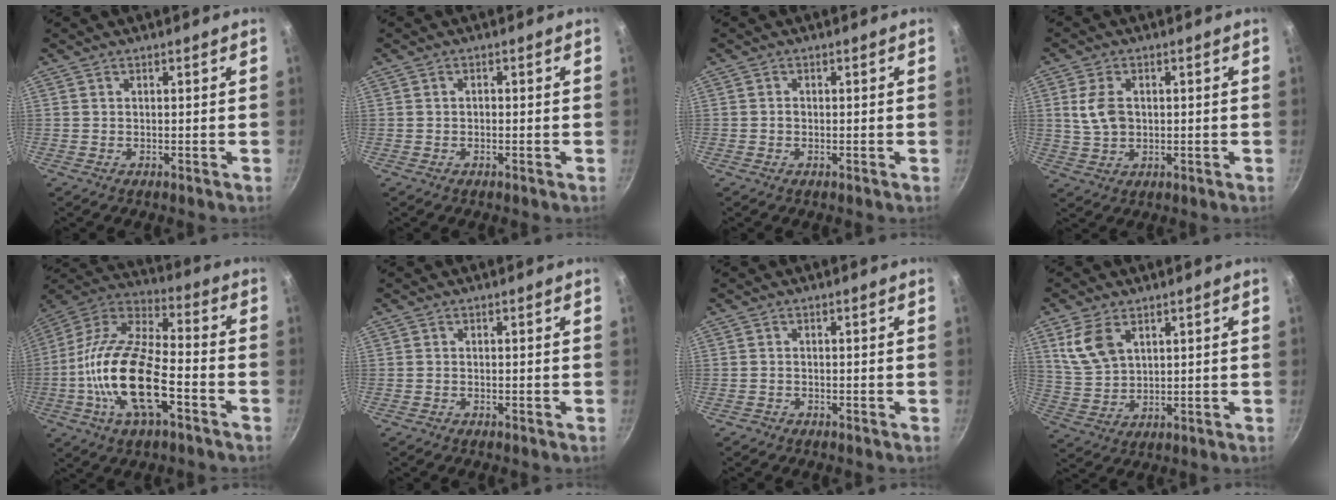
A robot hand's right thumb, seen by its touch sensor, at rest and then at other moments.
{"total": 0.5, "force": [-0.2, 0.4, 0.3], "torque": [-0.006, 0.004, -0.004]}
{"total": 0.6, "force": [-0.2, 0.6, 0.2], "torque": [-0.003, 0.003, -0.005]}
{"total": 6.2, "force": [0.8, 4.3, 4.4], "torque": [-0.080, 0.003, 0.017]}
{"total": 20.8, "force": [-6.4, 8.8, 17.7], "torque": [-0.334, 0.038, -0.138]}
{"total": 0.0}
{"total": 0.7, "force": [-0.6, 0.4, 0.0], "torque": [-0.008, 0.009, -0.009]}
{"total": 8.0, "force": [3.8, 4.8, 5.1], "torque": [-0.096, -0.016, 0.085]}